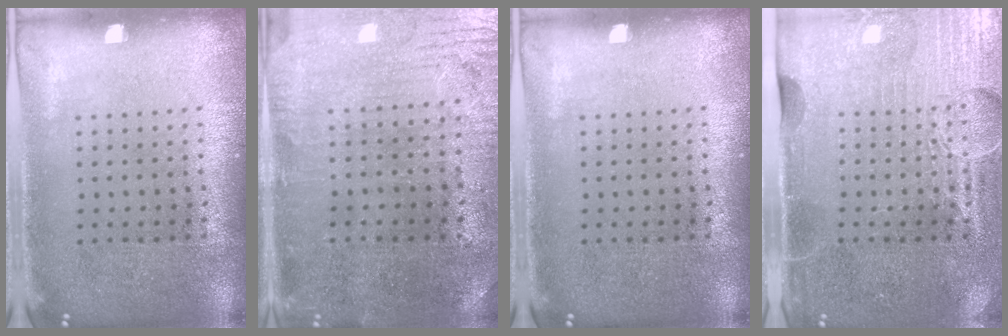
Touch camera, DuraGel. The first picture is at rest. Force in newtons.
{"total": 0.9, "press": 0.7, "slide": 0.6}
{"total": 0.0}
{"total": 4.3, "press": 3.8, "slide": 2.0}